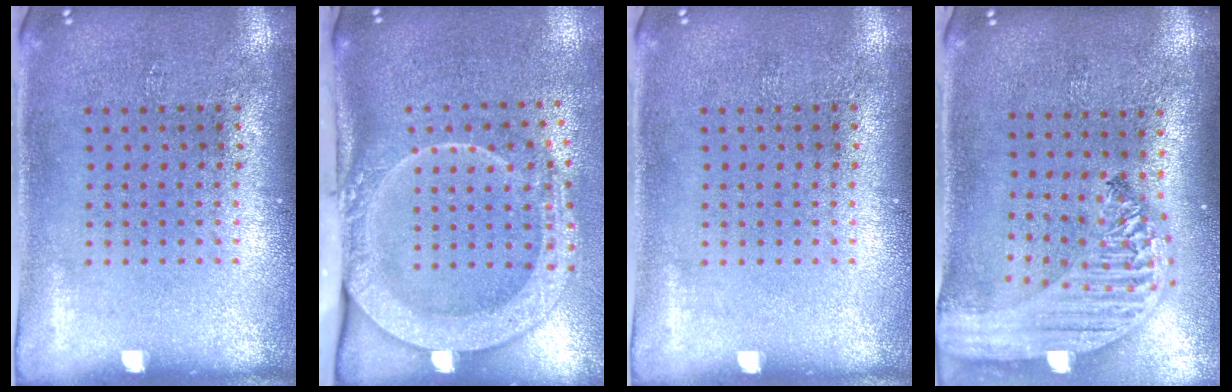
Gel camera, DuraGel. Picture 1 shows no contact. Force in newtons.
{"total": 2.8, "press": 2.1, "slide": 1.9}
{"total": 0.0}
{"total": 2.6, "press": 2.1, "slide": 1.6}